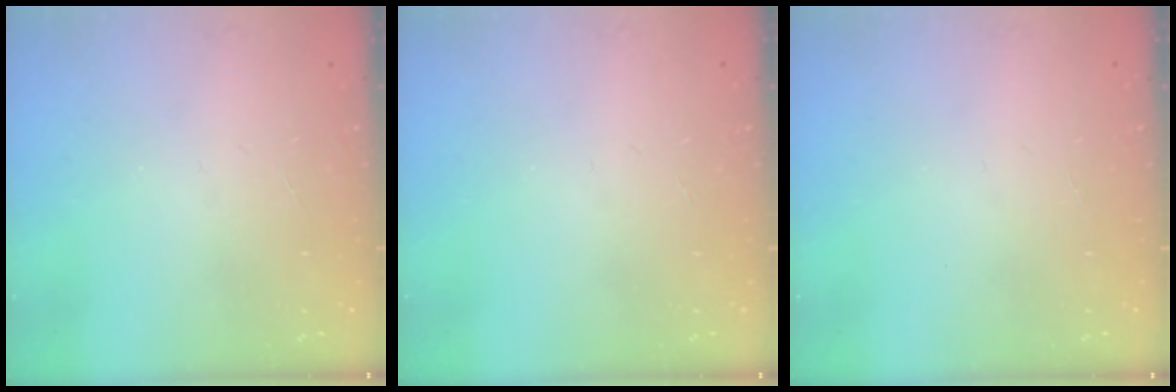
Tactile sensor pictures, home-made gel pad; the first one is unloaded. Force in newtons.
{"total": 0.0}
{"total": 0.0}